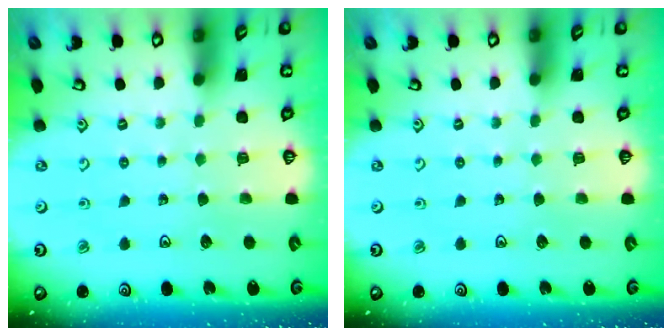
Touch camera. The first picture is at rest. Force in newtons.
{"total": 0.0}